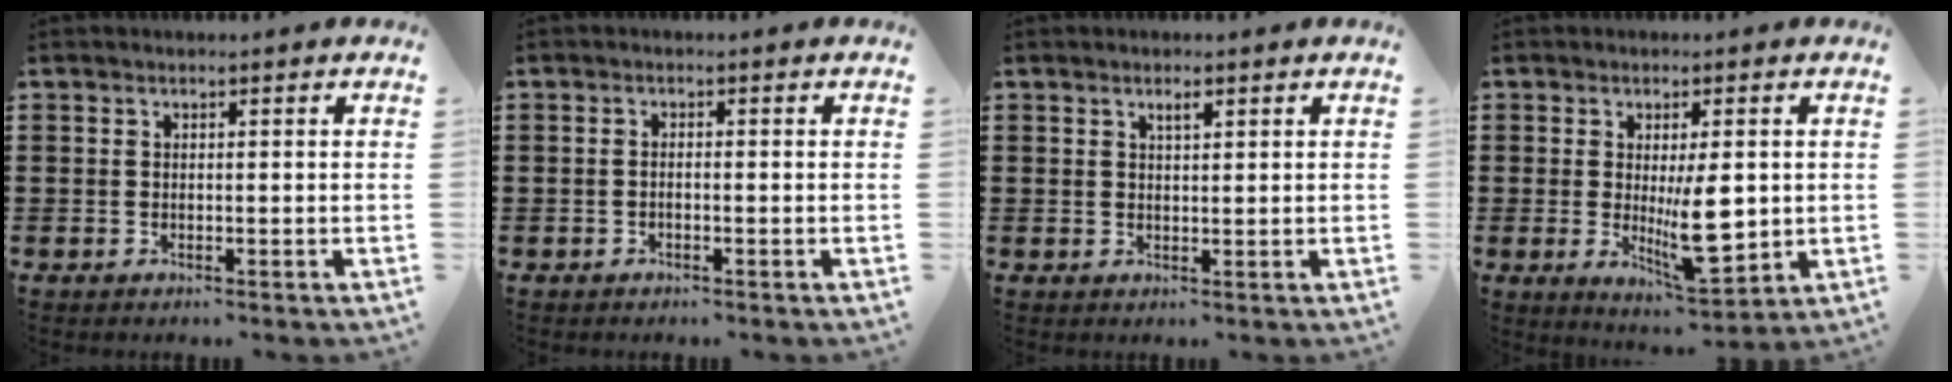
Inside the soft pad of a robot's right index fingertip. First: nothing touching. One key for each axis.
{"total": 0.8, "fx": -0.6, "fy": 0.0, "fz": 0.5, "tx": -0.011, "ty": -0.006, "tz": -0.011}
{"total": 1.4, "fx": 0.8, "fy": 0.4, "fz": 1.1, "tx": -0.022, "ty": 0.004, "tz": 0.013}
{"total": 8.8, "fx": -0.2, "fy": 2.9, "fz": 8.3, "tx": -0.143, "ty": -0.026, "tz": -0.004}